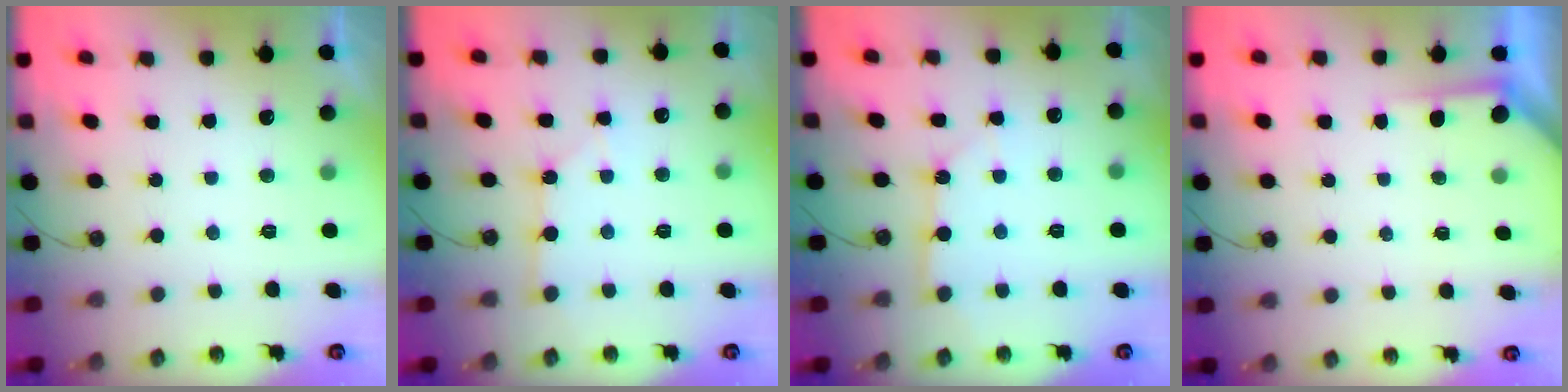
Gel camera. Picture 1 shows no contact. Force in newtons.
{"total": 2.6, "press": 2.6, "slide": 0.3}
{"total": 4.1, "press": 4.1, "slide": 0.3}
{"total": 1.8, "press": 1.8, "slide": 0.3}